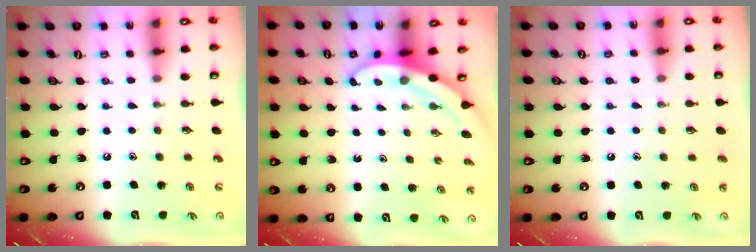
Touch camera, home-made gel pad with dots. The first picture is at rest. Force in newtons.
{"total": 3.3, "press": 3.3, "slide": 0.0}
{"total": 1.7, "press": 1.7, "slide": 0.1}